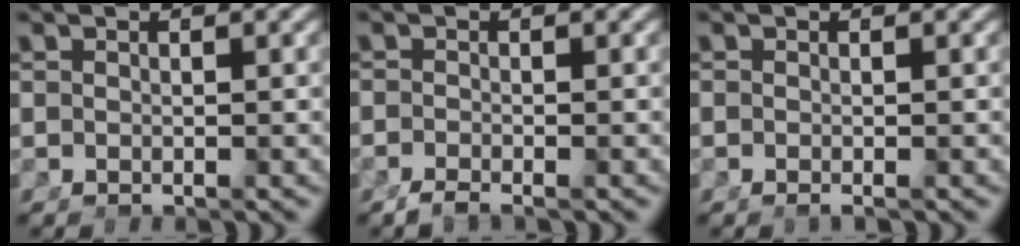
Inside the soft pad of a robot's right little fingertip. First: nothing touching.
{"total": 1.6, "force": [-1.5, 0.0, 0.5], "torque": [-0.006, -0.006, -0.024]}
{"total": 0.7, "force": [-0.6, 0.2, 0.4], "torque": [-0.007, -0.001, -0.010]}